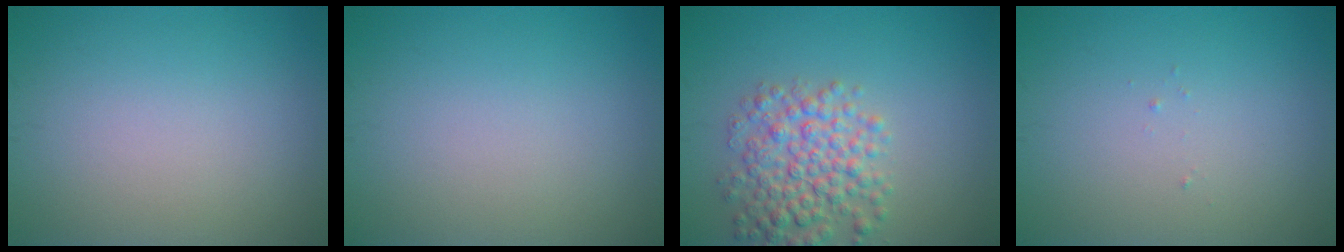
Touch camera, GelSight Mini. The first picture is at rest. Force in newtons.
{"total": 0.0}
{"total": 5.2, "press": 5.2, "slide": 0.1}
{"total": 0.0}